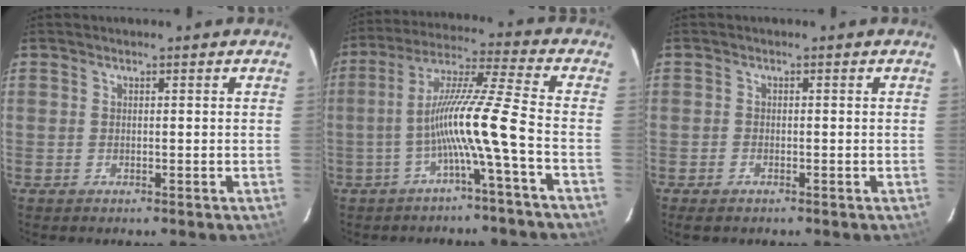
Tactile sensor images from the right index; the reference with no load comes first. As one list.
[{"total": 11.0, "force": [-4.2, -2.1, 9.9], "torque": [-0.189, 0.006, -0.078]}, {"total": 1.7, "force": [-1.3, 0.8, 0.8], "torque": [-0.021, -0.002, -0.026]}]